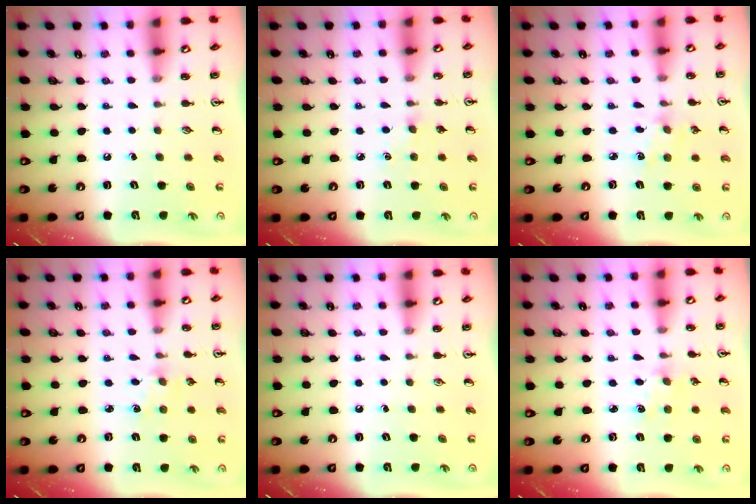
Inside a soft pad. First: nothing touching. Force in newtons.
{"total": 2.2, "press": 2.2, "slide": 0.4}
{"total": 1.8, "press": 1.8, "slide": 0.3}
{"total": 1.7, "press": 1.7, "slide": 0.3}
{"total": 0.0}
{"total": 2.1, "press": 2.0, "slide": 0.3}